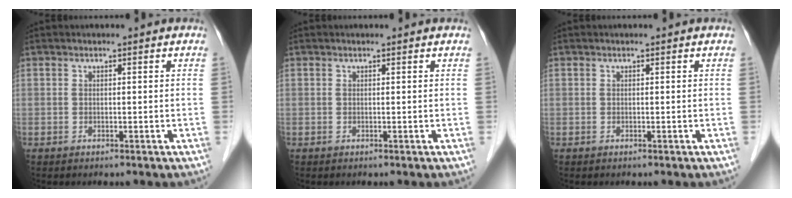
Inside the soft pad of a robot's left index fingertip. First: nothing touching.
{"total": 0.6, "force": [0.6, 0.1, 0.1], "torque": [-0.003, 0.004, 0.007]}
{"total": 0.0}